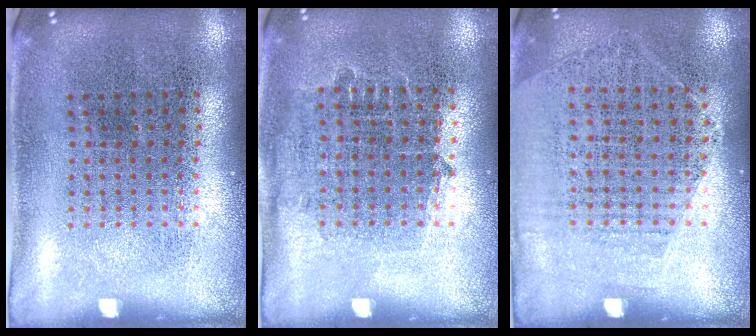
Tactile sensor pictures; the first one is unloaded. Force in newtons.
{"total": 0.8, "press": 0.8, "slide": 0.3}
{"total": 1.3, "press": 1.0, "slide": 0.8}